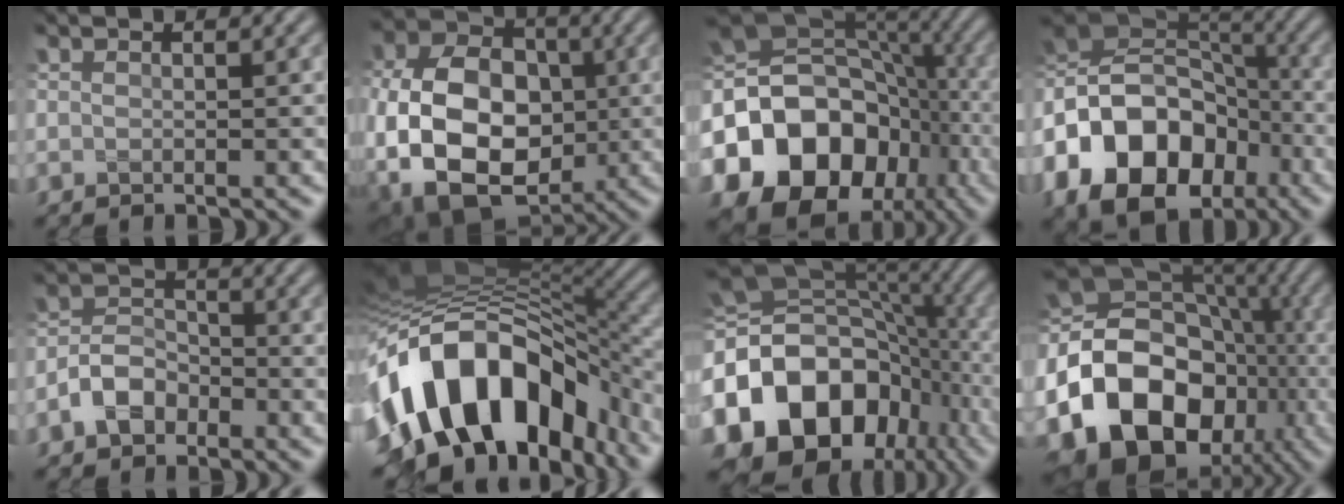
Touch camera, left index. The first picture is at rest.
{"total": 14.9, "force": [-2.2, 11.0, 9.8], "torque": [-0.180, -0.012, -0.037]}
{"total": 18.5, "force": [-5.4, 14.3, 10.4], "torque": [-0.194, -0.012, -0.086]}
{"total": 14.7, "force": [-5.8, 10.8, 8.2], "torque": [-0.175, -0.003, -0.112]}
{"total": 3.2, "force": [-1.9, 2.1, 1.5], "torque": [-0.028, 0.015, -0.044]}
{"total": 15.2, "force": [-5.4, 9.2, 10.8], "torque": [-0.187, 0.009, -0.088]}
{"total": 17.0, "force": [-4.8, 12.5, 10.4], "torque": [-0.206, -0.009, -0.083]}
{"total": 20.4, "force": [-6.2, 16.0, 11.1], "torque": [-0.198, -0.026, -0.113]}